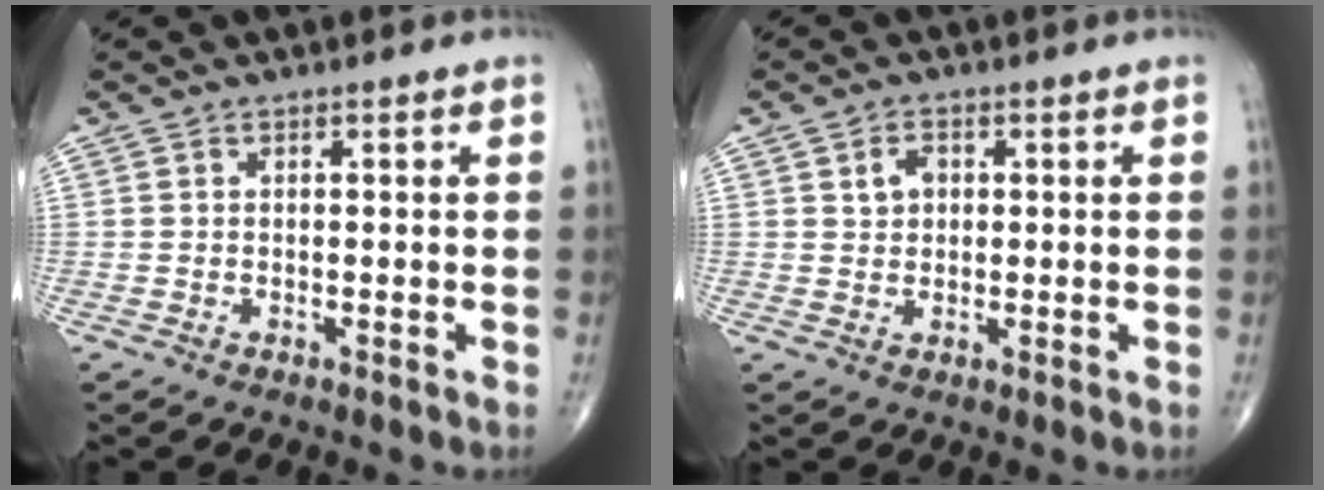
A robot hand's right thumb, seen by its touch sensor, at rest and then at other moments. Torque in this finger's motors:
{"motor_torque": [-0.33, 0.33, -0.05, -0.05, 0.02]}